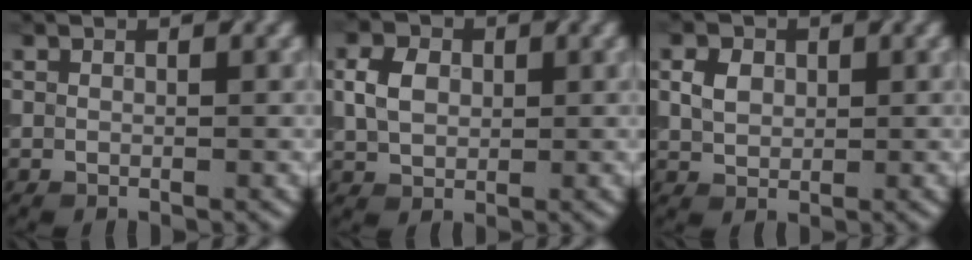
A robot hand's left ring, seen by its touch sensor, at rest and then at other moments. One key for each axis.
{"total": 3.2, "fx": 0.4, "fy": 2.4, "fz": 2.1, "tx": -0.051, "ty": 0.010, "tz": 0.013}
{"total": 2.3, "fx": 0.5, "fy": 1.7, "fz": 1.4, "tx": -0.031, "ty": 0.006, "tz": 0.012}